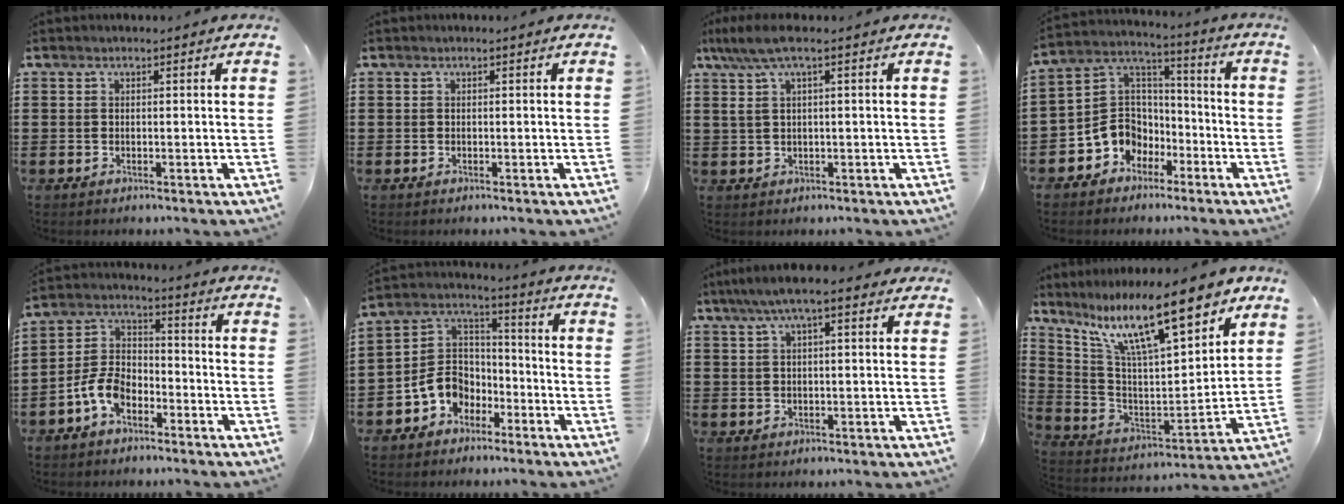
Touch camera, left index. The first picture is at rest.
{"total": 0.0}
{"total": 4.5, "force": [1.3, 0.7, 4.2], "torque": [-0.098, -0.004, 0.019]}
{"total": 7.4, "force": [-3.3, 6.5, 1.3], "torque": [-0.057, 0.007, -0.066]}
{"total": 7.1, "force": [-4.0, 4.1, 4.1], "torque": [-0.114, 0.005, -0.085]}
{"total": 7.2, "force": [-3.5, 6.0, 2.0], "torque": [-0.072, 0.012, -0.072]}
{"total": 5.5, "force": [3.3, 1.1, 4.2], "torque": [-0.088, 0.005, 0.057]}
{"total": 15.0, "force": [10.4, 3.4, 10.2], "torque": [-0.201, -0.056, 0.173]}